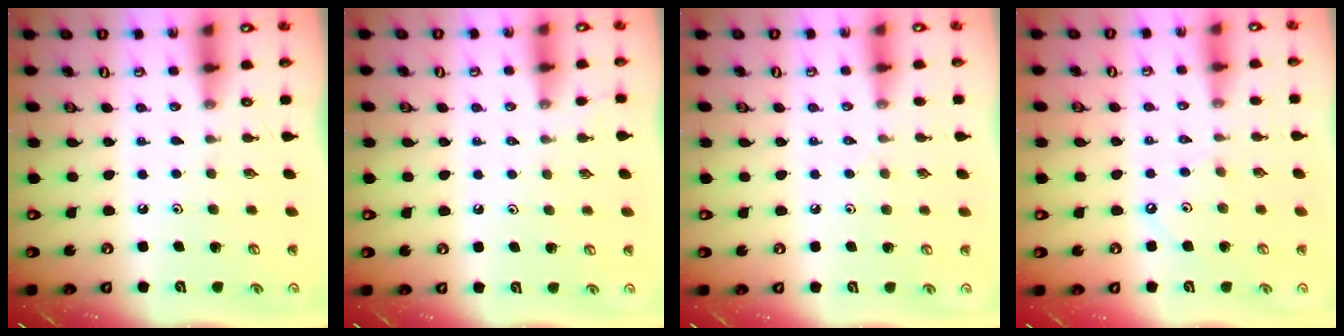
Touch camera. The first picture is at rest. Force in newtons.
{"total": 0.9, "press": 0.9, "slide": 0.2}
{"total": 4.1, "press": 4.1, "slide": 0.7}
{"total": 1.6, "press": 1.5, "slide": 0.4}